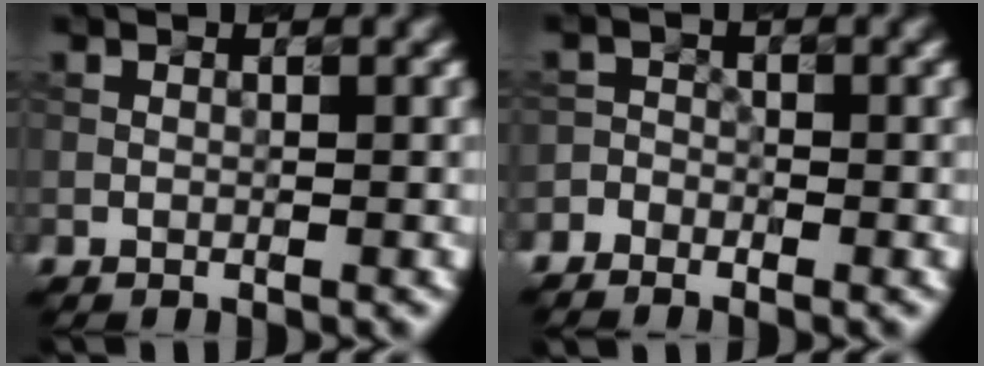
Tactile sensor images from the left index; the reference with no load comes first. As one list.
[{"total": 1.8, "force": [-1.5, 1.0, 0.2], "torque": [0.004, 0.004, -0.035]}]